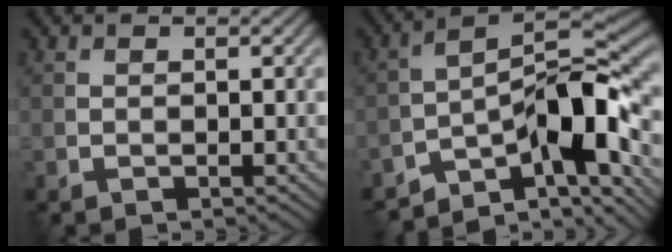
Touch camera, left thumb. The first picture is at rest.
{"total": 12.6, "force": [-8.3, 3.6, 8.9], "torque": [-0.139, -0.001, -0.148]}